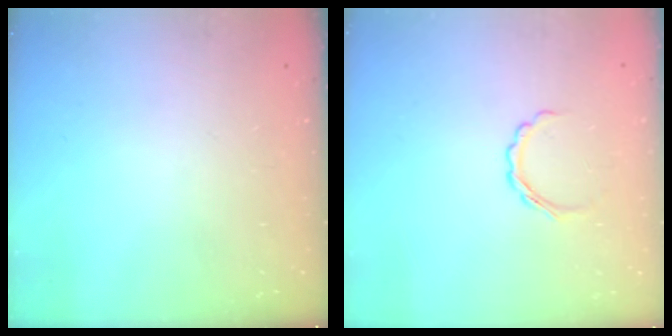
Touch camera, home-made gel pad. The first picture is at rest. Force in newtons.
{"total": 3.2, "press": 3.1, "slide": 0.8}